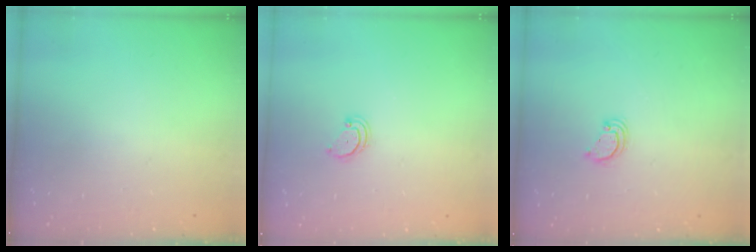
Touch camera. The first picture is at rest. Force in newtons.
{"total": 2.2, "press": 2.2, "slide": 0.3}
{"total": 3.3, "press": 3.3, "slide": 0.3}